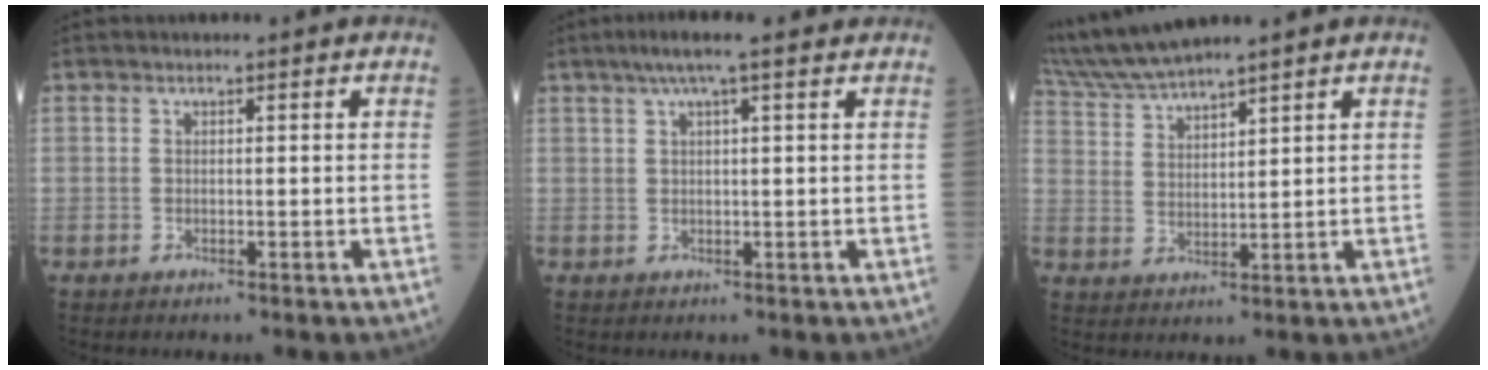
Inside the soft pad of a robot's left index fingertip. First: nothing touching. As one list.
[{"total": 6.6, "force": [4.8, 0.6, 4.5], "torque": [-0.075, 0.036, 0.076]}, {"total": 8.0, "force": [7.4, -0.9, 2.9], "torque": [-0.071, 0.018, 0.153]}]